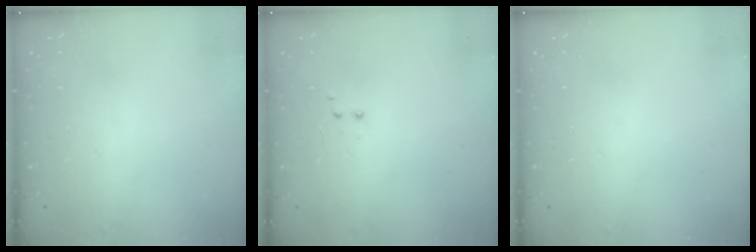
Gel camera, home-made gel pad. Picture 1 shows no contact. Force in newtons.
{"total": 2.0, "press": 1.8, "slide": 0.9}
{"total": 0.0}